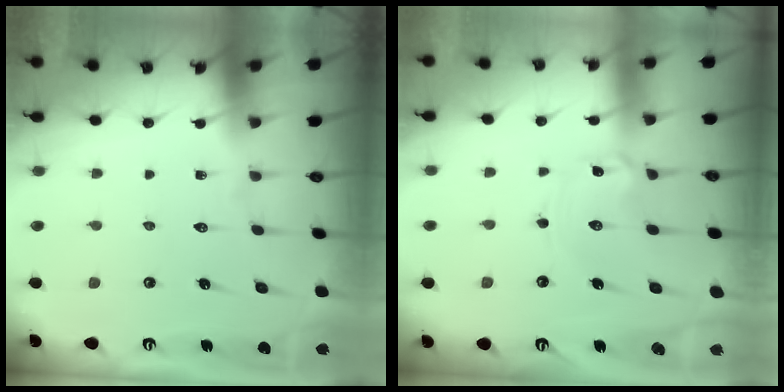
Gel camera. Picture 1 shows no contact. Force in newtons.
{"total": 1.7, "press": 1.7, "slide": 0.1}